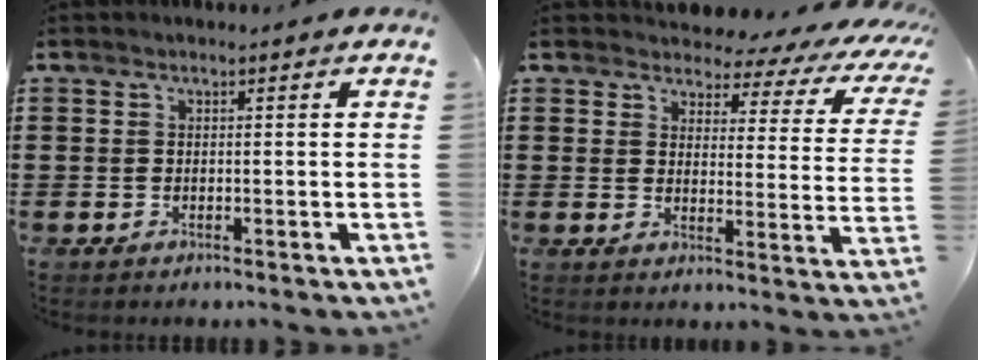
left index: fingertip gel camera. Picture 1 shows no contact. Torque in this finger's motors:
{"motor_torque": [2.14, 0.00, 0.16, -0.05]}